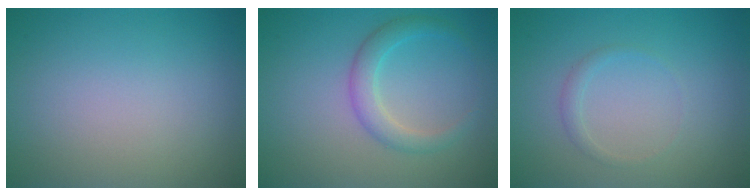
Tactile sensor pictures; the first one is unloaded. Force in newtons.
{"total": 2.6, "press": 2.6, "slide": 0.0}
{"total": 0.9, "press": 0.9, "slide": 0.2}